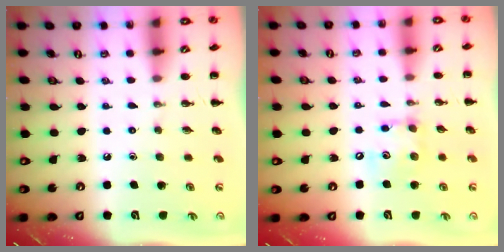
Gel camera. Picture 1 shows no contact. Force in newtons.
{"total": 8.8, "press": 8.7, "slide": 1.1}